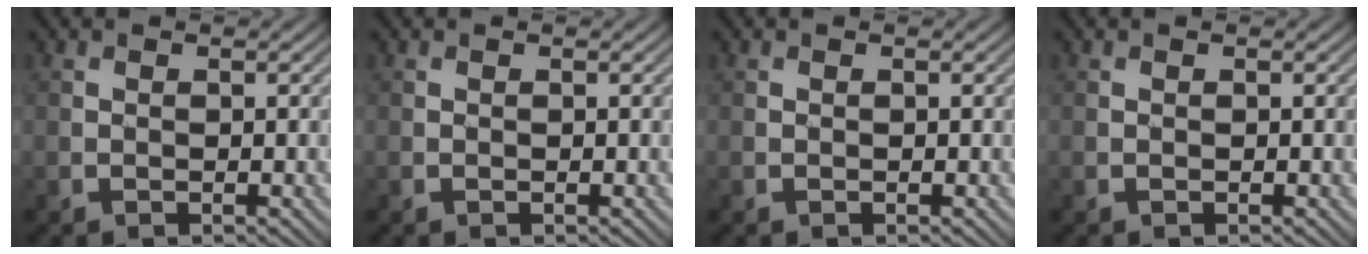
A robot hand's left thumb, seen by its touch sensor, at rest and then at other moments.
{"total": 0.0}
{"total": 0.0}
{"total": 0.0}